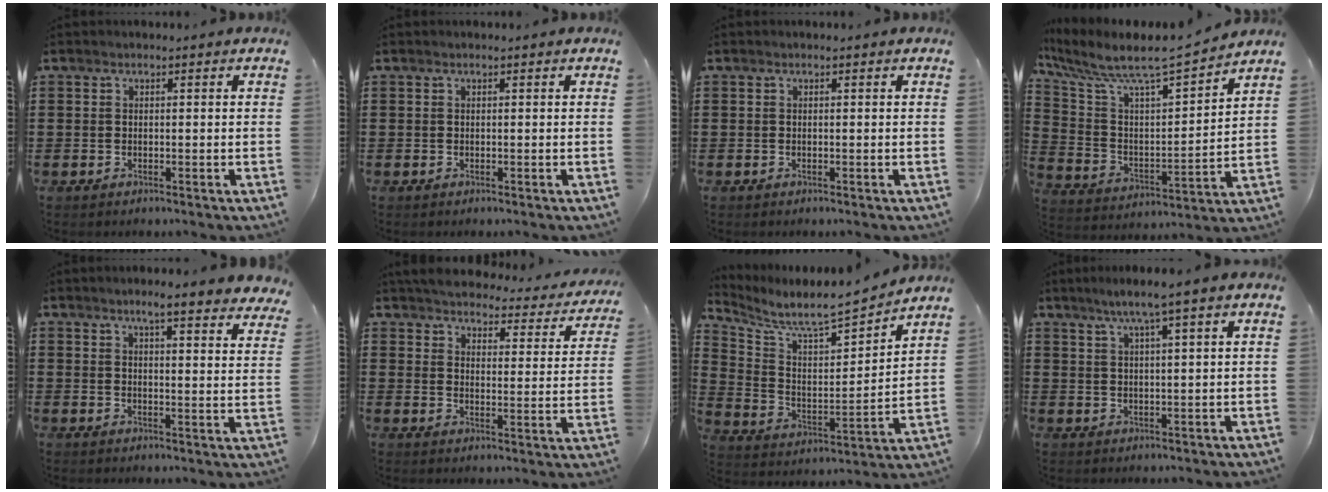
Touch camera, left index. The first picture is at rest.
{"total": 0.0}
{"total": 0.0}
{"total": 7.0, "force": [6.0, 0.6, 3.5], "torque": [-0.100, -0.054, 0.093]}
{"total": 4.7, "force": [4.0, -0.1, 2.5], "torque": [-0.053, -0.015, 0.067]}
{"total": 4.2, "force": [4.1, 0.4, 0.8], "torque": [-0.041, -0.031, 0.068]}
{"total": 6.3, "force": [6.0, 0.5, 1.7], "torque": [-0.066, -0.056, 0.096]}
{"total": 4.3, "force": [2.7, -0.6, 3.3], "torque": [-0.070, -0.001, 0.044]}